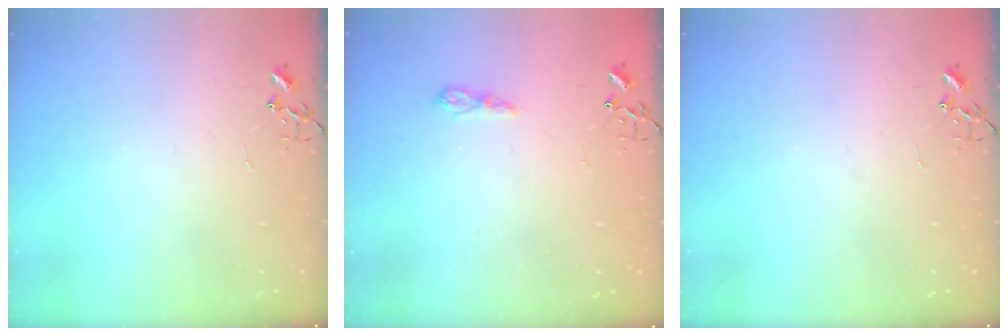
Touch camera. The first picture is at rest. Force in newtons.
{"total": 5.5, "press": 5.5, "slide": 0.6}
{"total": 0.0}